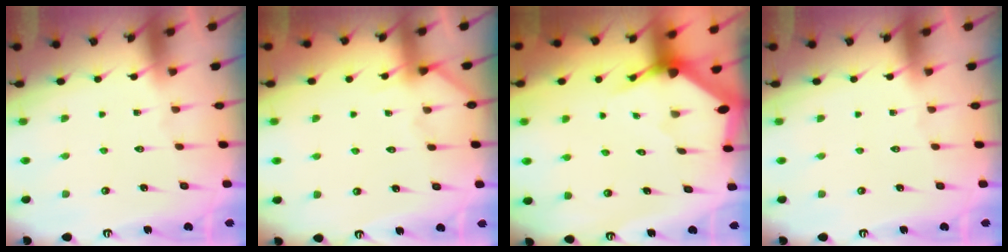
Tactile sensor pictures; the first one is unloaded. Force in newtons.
{"total": 2.8, "press": 2.8, "slide": 0.2}
{"total": 2.9, "press": 2.9, "slide": 0.2}
{"total": 0.0}